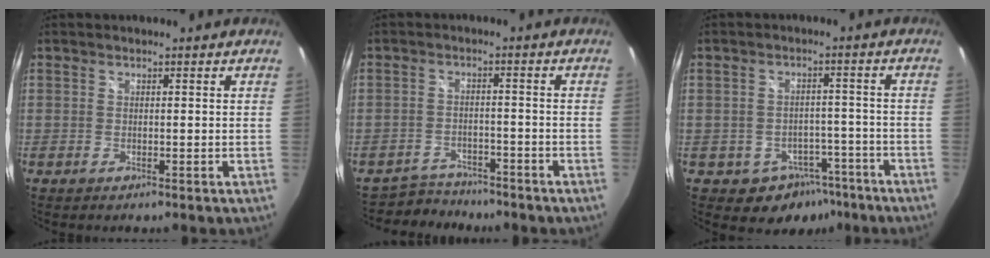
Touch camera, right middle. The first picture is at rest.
{"total": 6.0, "force": [-5.4, 2.6, 0.2], "torque": [-0.018, 0.005, -0.084]}
{"total": 7.3, "force": [-4.7, 5.3, 1.8], "torque": [-0.034, 0.024, -0.046]}